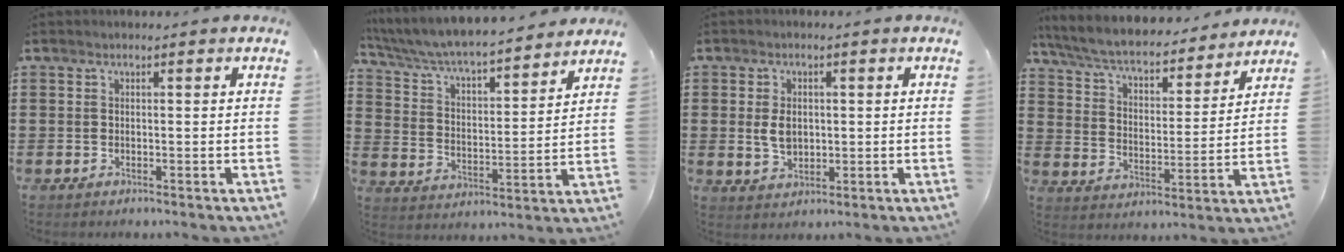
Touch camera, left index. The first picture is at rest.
{"total": 5.5, "force": [5.2, 0.4, 1.7], "torque": [-0.059, -0.041, 0.083]}
{"total": 3.9, "force": [0.2, 2.6, 2.9], "torque": [-0.060, 0.003, 0.000]}
{"total": 6.4, "force": [5.9, 0.8, 2.4], "torque": [-0.073, -0.039, 0.098]}